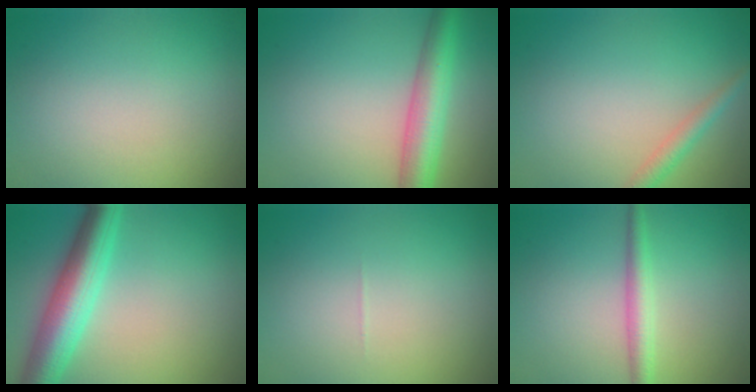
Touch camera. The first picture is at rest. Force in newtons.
{"total": 5.2, "press": 5.2, "slide": 0.1}
{"total": 1.8, "press": 1.8, "slide": 0.1}
{"total": 6.8, "press": 6.8, "slide": 0.1}
{"total": 0.0}
{"total": 2.5, "press": 2.5, "slide": 0.0}